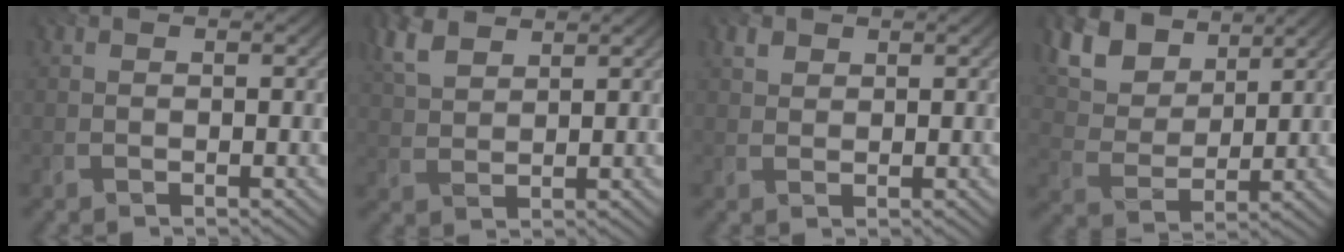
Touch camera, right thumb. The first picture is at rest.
{"total": 5.9, "force": [3.8, 2.6, 3.6], "torque": [-0.101, 0.007, 0.076]}
{"total": 1.5, "force": [0.9, 1.0, 0.6], "torque": [-0.012, -0.001, 0.018]}
{"total": 11.7, "force": [7.2, 6.4, 6.6], "torque": [-0.185, 0.021, 0.106]}